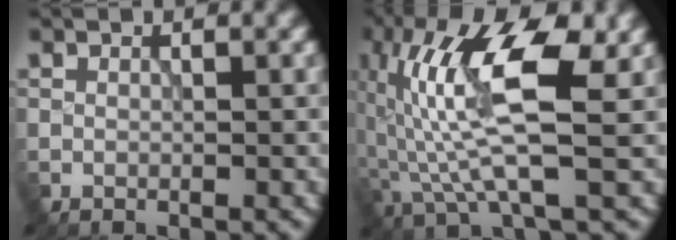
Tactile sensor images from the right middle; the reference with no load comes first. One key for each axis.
{"total": 10.1, "fx": 0.9, "fy": 3.1, "fz": 9.6, "tx": -0.189, "ty": 0.012, "tz": 0.012}